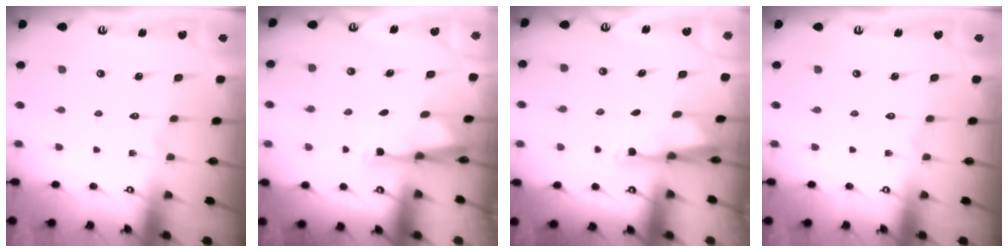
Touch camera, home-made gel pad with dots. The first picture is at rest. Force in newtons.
{"total": 2.9, "press": 2.9, "slide": 0.6}
{"total": 2.9, "press": 2.9, "slide": 0.6}
{"total": 0.0}